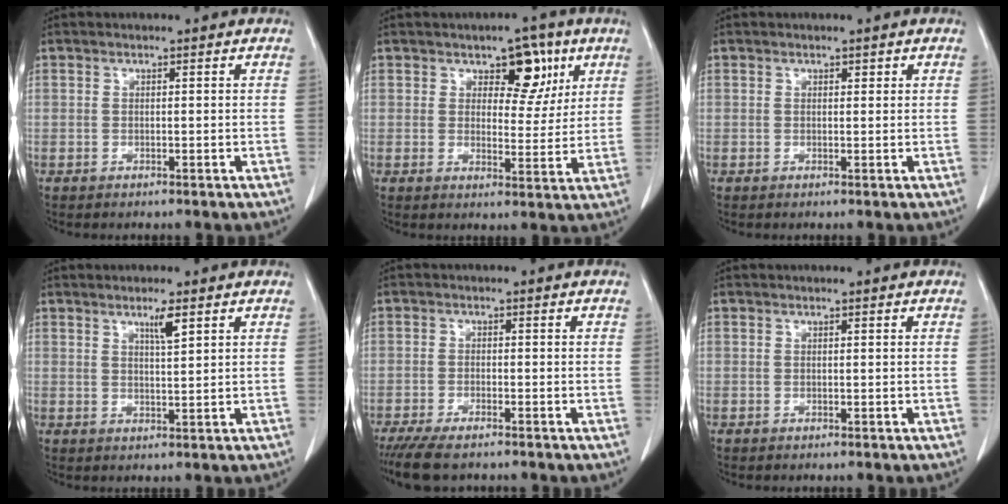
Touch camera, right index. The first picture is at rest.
{"total": 6.8, "force": [3.5, 3.7, 4.6], "torque": [-0.050, 0.006, 0.049]}
{"total": 0.6, "force": [0.4, 0.3, 0.3], "torque": [-0.001, -0.001, 0.003]}
{"total": 2.9, "force": [1.7, 0.1, 2.4], "torque": [-0.044, -0.004, 0.030]}
{"total": 5.9, "force": [-4.8, 1.4, 3.1], "torque": [-0.051, -0.012, -0.079]}
{"total": 0.0}